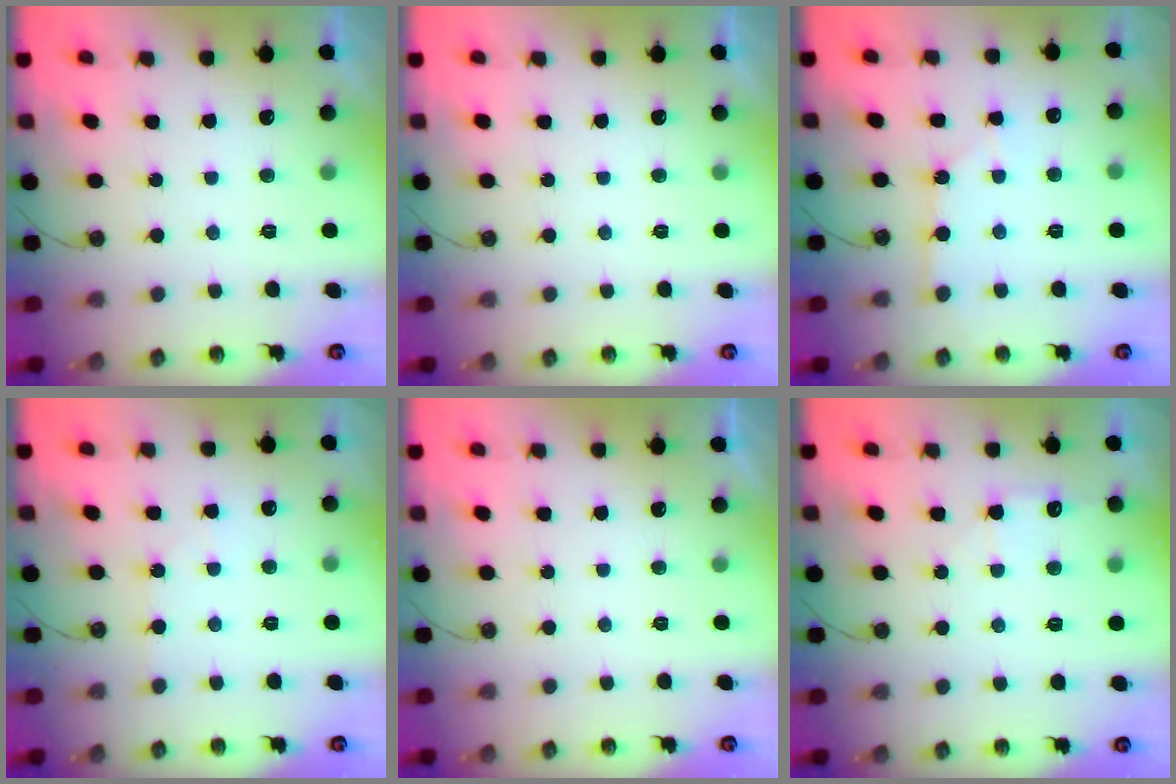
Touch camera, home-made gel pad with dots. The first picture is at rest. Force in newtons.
{"total": 0.0}
{"total": 2.6, "press": 2.6, "slide": 0.3}
{"total": 3.2, "press": 3.2, "slide": 0.5}
{"total": 0.0}
{"total": 7.1, "press": 7.1, "slide": 0.7}